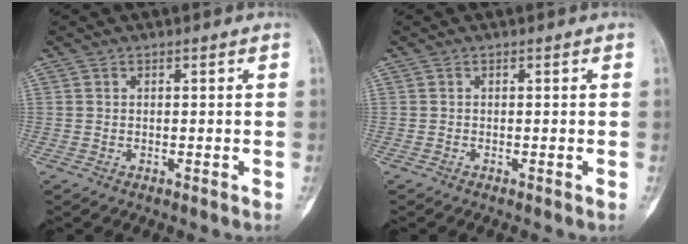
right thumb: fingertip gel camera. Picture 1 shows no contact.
{"total": 0.0}